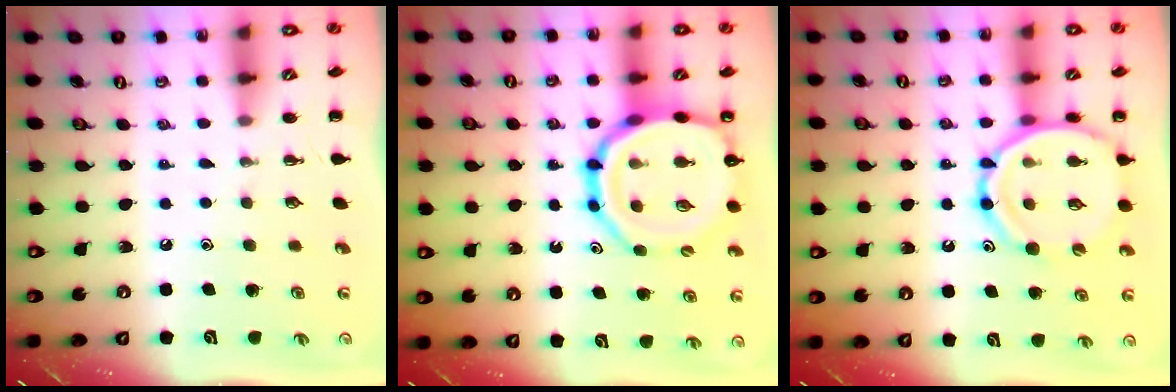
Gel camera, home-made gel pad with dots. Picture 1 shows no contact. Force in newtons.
{"total": 19.2, "press": 18.9, "slide": 3.0}
{"total": 14.9, "press": 14.4, "slide": 3.5}